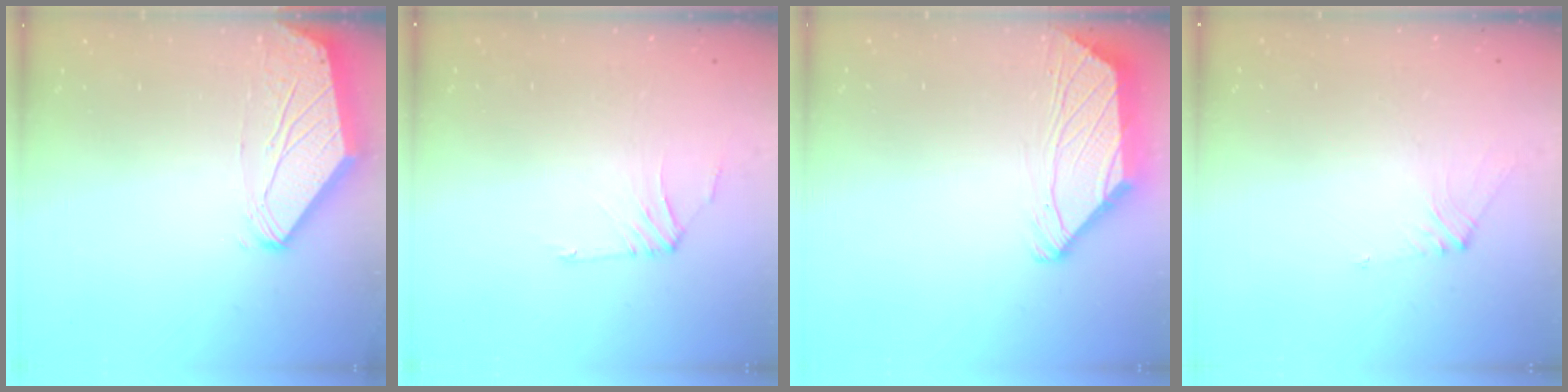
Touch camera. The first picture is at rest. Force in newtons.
{"total": 1.0, "press": 0.8, "slide": 0.5}
{"total": 1.6, "press": 1.5, "slide": 0.6}
{"total": 2.2, "press": 2.1, "slide": 0.6}